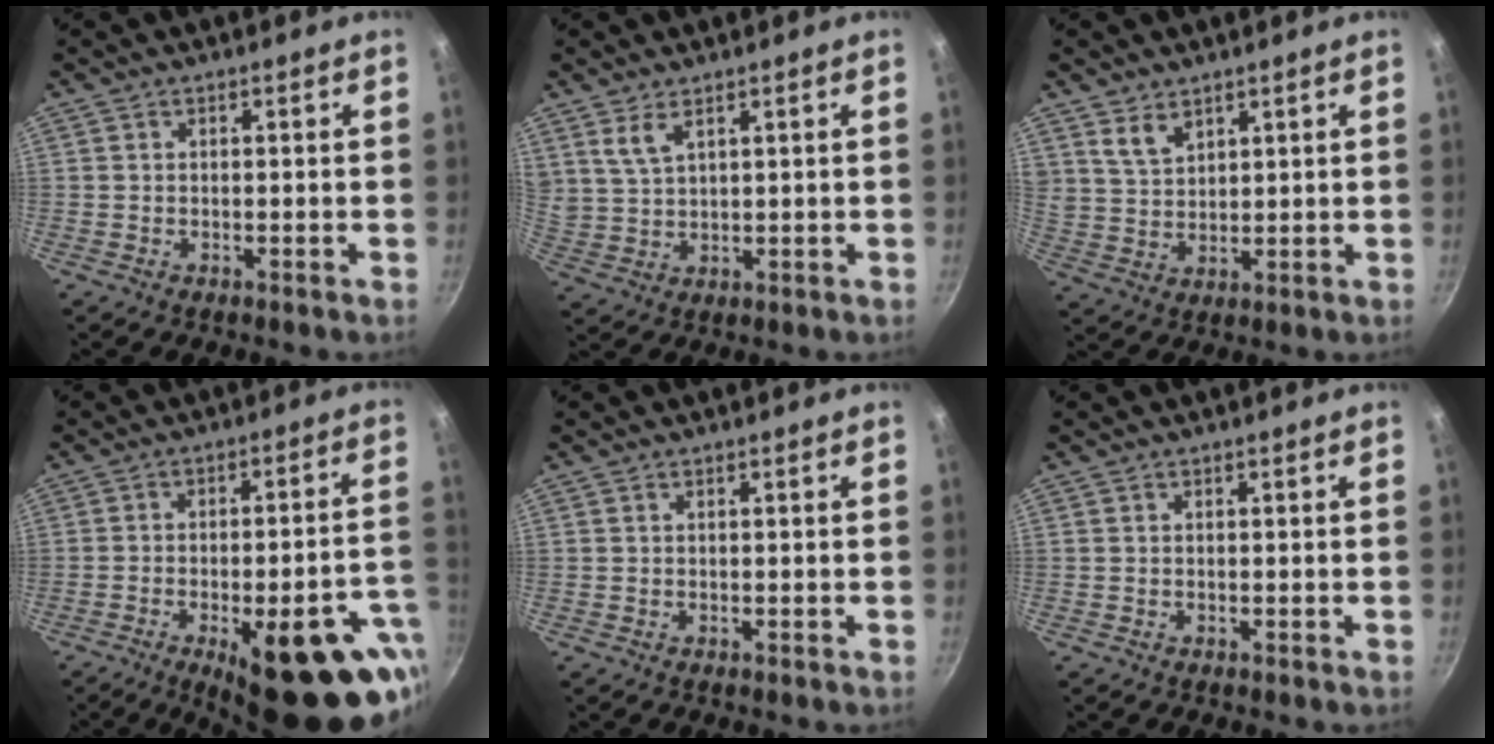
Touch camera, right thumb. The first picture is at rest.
{"total": 4.7, "force": [2.9, 2.1, 3.0], "torque": [-0.059, -0.016, 0.066]}
{"total": 5.4, "force": [3.6, 3.1, 2.7], "torque": [-0.041, -0.019, 0.076]}
{"total": 25.1, "force": [-11.1, 9.0, 20.7], "torque": [-0.211, 0.036, -0.143]}
{"total": 0.0}
{"total": 0.0}